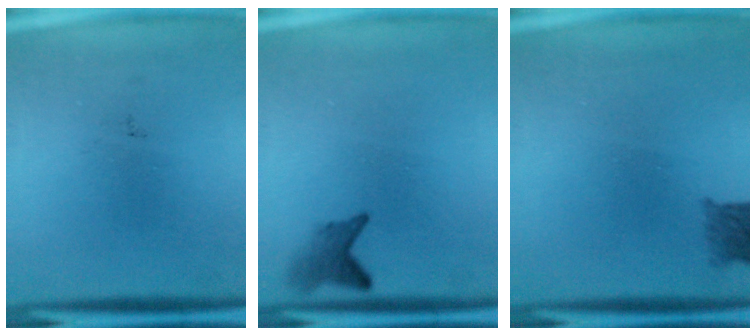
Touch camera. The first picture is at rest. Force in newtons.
{"total": 2.4}
{"total": 2.8}